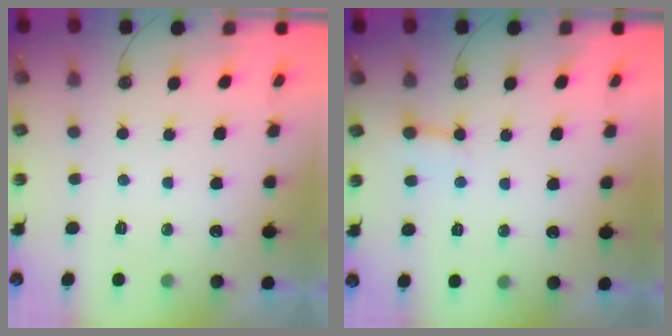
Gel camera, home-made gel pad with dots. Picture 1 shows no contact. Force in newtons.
{"total": 3.5, "press": 3.5, "slide": 0.3}